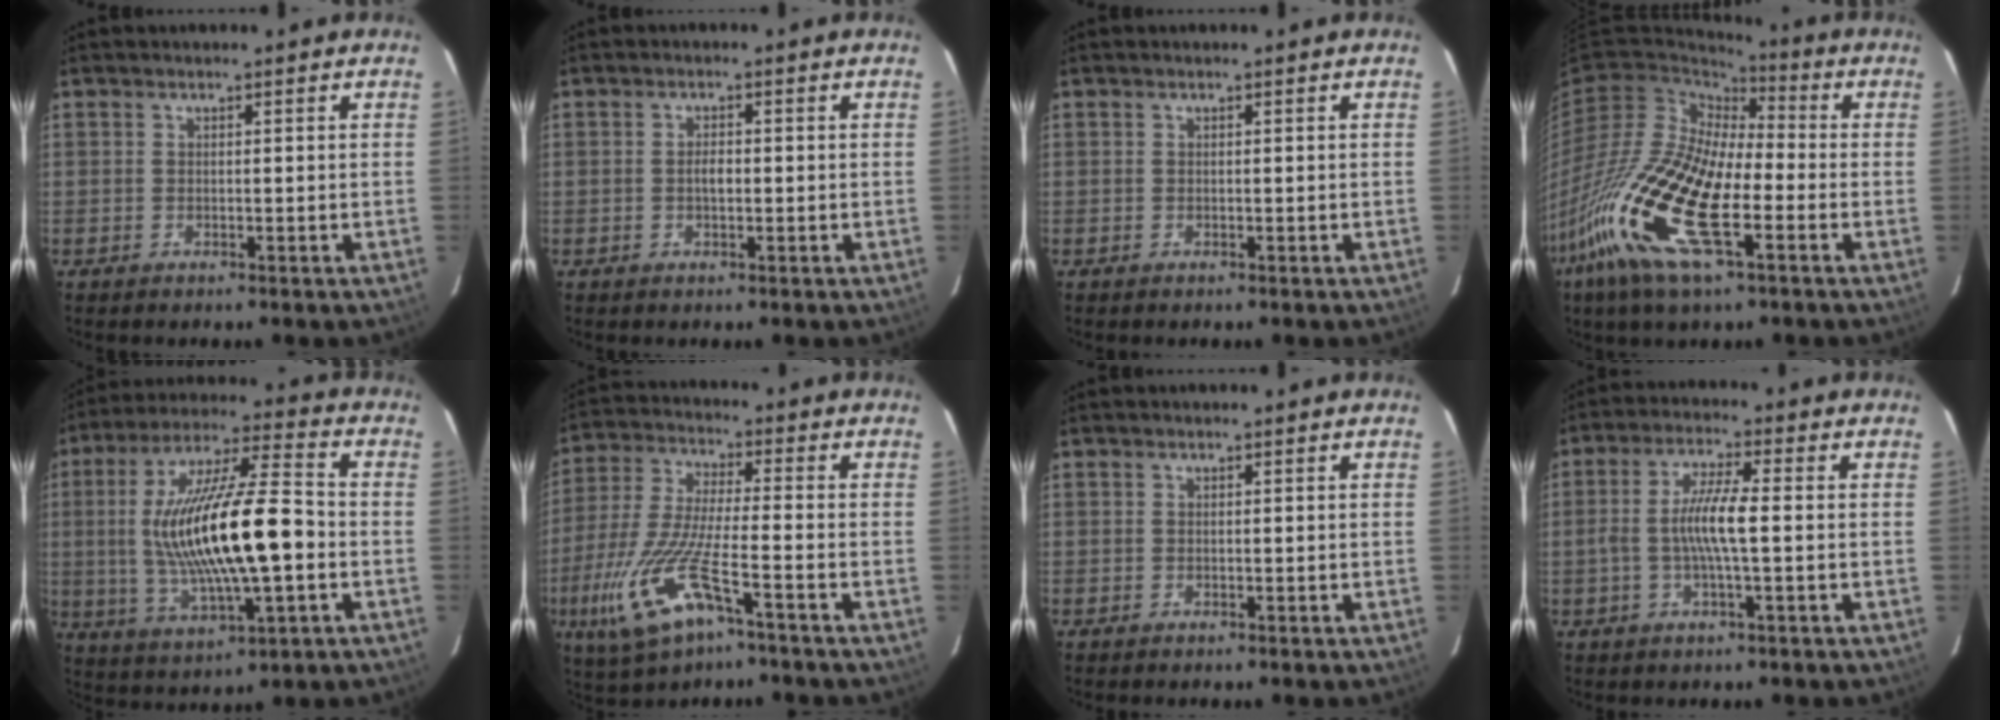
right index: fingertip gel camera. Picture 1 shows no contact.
{"total": 1.8, "force": [-0.3, 0.9, 1.5], "torque": [-0.028, 0.004, -0.006]}
{"total": 0.0}
{"total": 22.6, "force": [-9.1, 8.6, 18.8], "torque": [-0.395, -0.032, -0.189]}
{"total": 21.1, "force": [-1.5, 5.1, 20.4], "torque": [-0.378, 0.001, -0.020]}
{"total": 15.8, "force": [-7.6, 4.2, 13.3], "torque": [-0.294, -0.029, -0.146]}
{"total": 0.0}
{"total": 7.4, "force": [-0.7, 0.7, 7.3], "torque": [-0.142, 0.003, -0.016]}